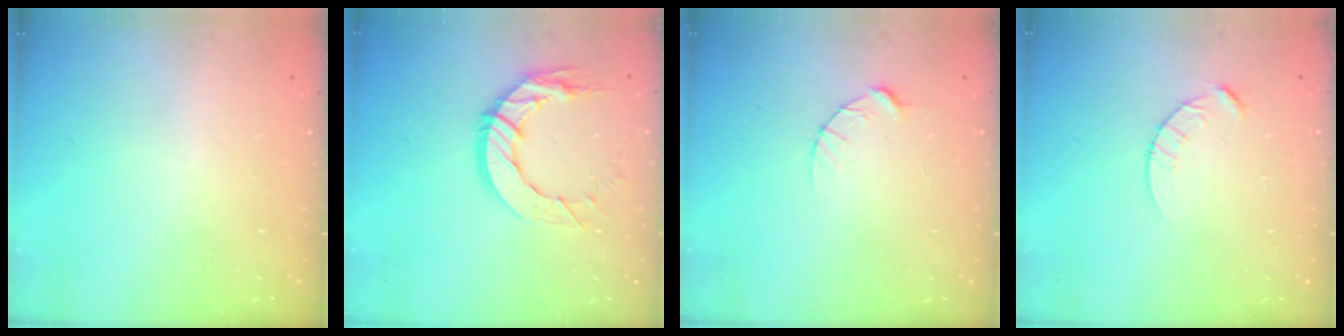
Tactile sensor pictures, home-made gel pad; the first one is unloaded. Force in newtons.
{"total": 12.1, "press": 12.1, "slide": 0.8}
{"total": 4.7, "press": 4.7, "slide": 0.6}
{"total": 4.7, "press": 4.7, "slide": 0.5}